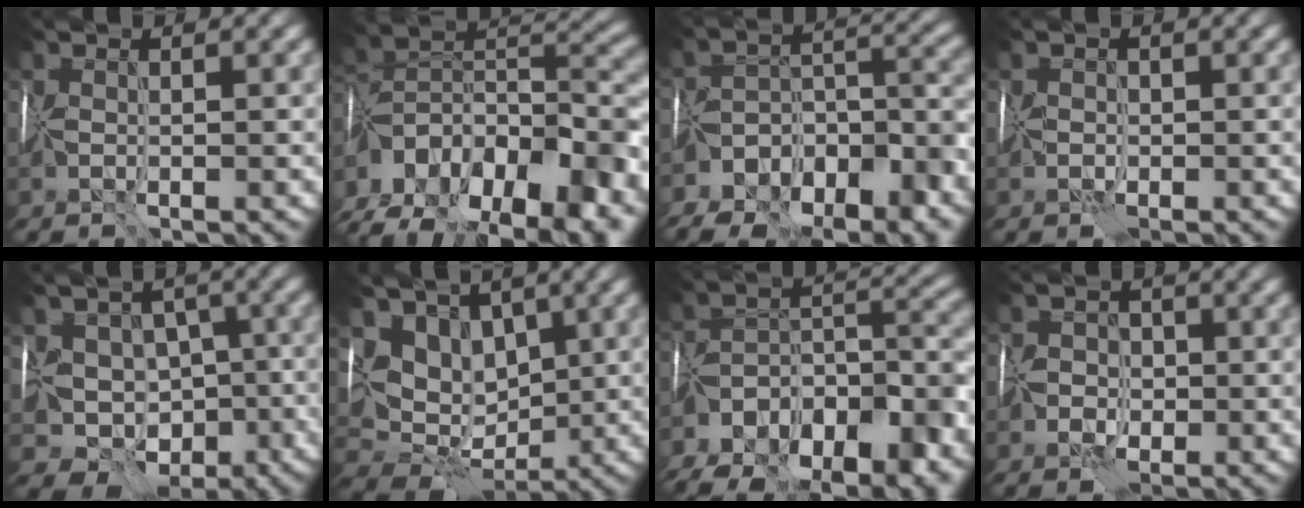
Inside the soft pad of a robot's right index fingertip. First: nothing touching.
{"total": 14.7, "force": [-8.4, 8.0, 9.1], "torque": [-0.187, 0.007, -0.129]}
{"total": 11.8, "force": [-9.2, 5.5, 4.8], "torque": [-0.066, 0.016, -0.121]}
{"total": 0.6, "force": [0.0, 0.2, -0.5], "torque": [0.012, 0.003, -0.002]}
{"total": 9.0, "force": [-2.9, 7.7, 3.8], "torque": [-0.023, -0.002, -0.044]}
{"total": 7.6, "force": [3.2, 5.6, 4.1], "torque": [-0.047, 0.004, 0.056]}
{"total": 13.0, "force": [-9.4, 5.9, 6.7], "torque": [-0.122, 0.016, -0.133]}
{"total": 1.6, "force": [-0.5, 1.5, 0.0], "torque": [0.020, 0.007, -0.014]}